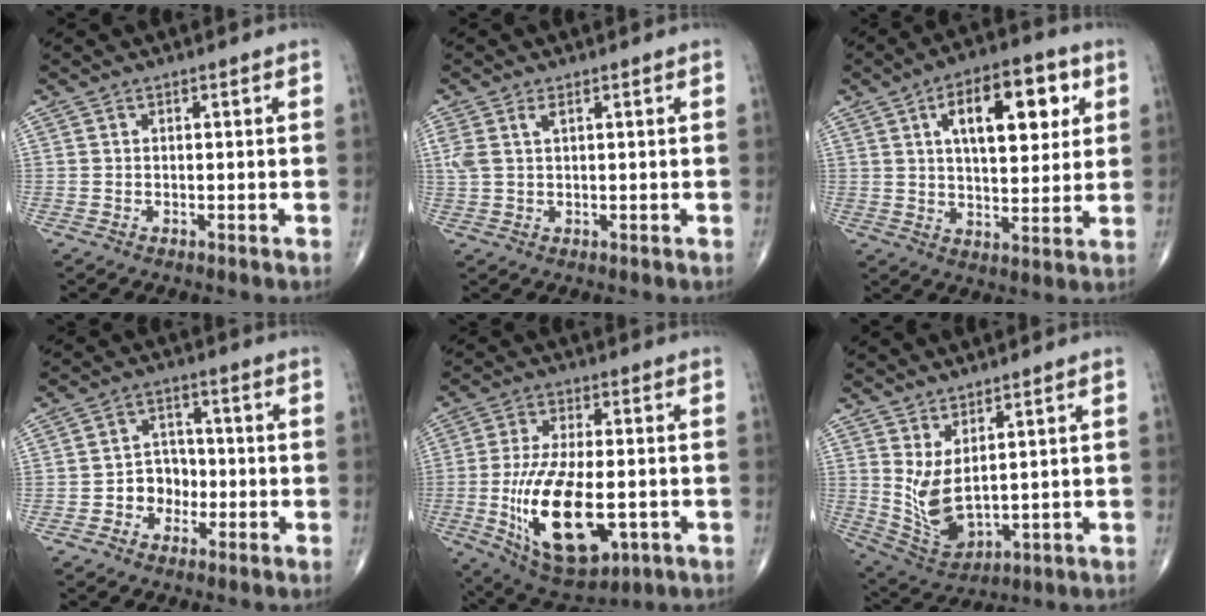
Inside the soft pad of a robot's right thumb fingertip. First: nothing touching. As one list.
[{"total": 3.7, "force": [1.5, 1.7, 2.9], "torque": [-0.083, 0.012, 0.037]}, {"total": 15.6, "force": [5.3, 7.3, 12.7], "torque": [-0.154, -0.006, 0.079]}, {"total": 5.7, "force": [-1.8, 4.8, 2.6], "torque": [-0.011, 0.026, -0.039]}, {"total": 18.6, "force": [-4.2, 8.6, 16.0], "torque": [-0.291, -0.006, -0.051]}, {"total": 8.5, "force": [2.3, 3.8, 7.3], "torque": [-0.139, -0.033, 0.064]}]